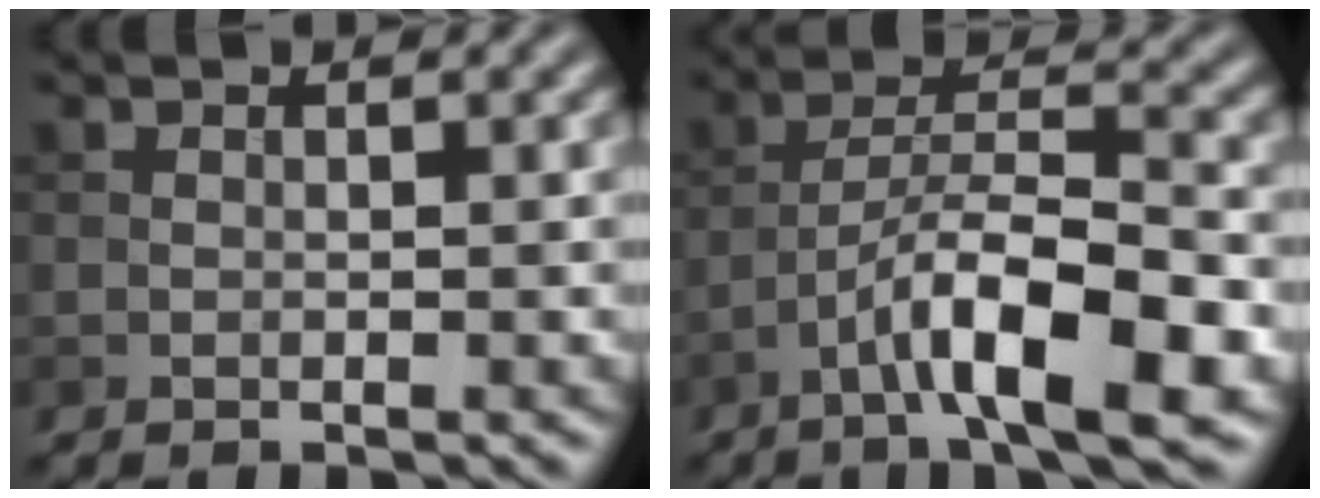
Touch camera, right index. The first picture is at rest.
{"total": 8.7, "force": [-4.2, 2.2, 7.2], "torque": [-0.120, 0.016, -0.074]}